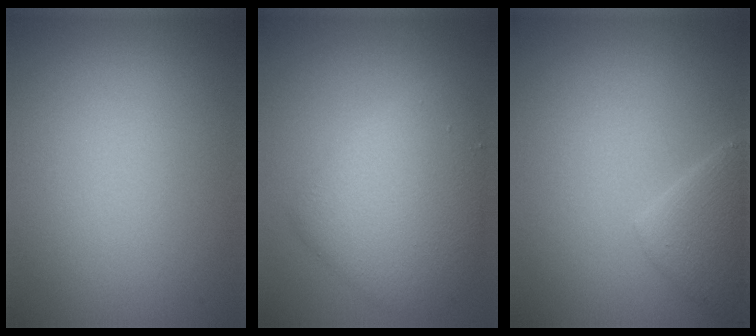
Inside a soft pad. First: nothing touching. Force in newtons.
{"total": 5.8, "press": 5.8, "slide": 0.3}
{"total": 3.1, "press": 3.1, "slide": 0.2}